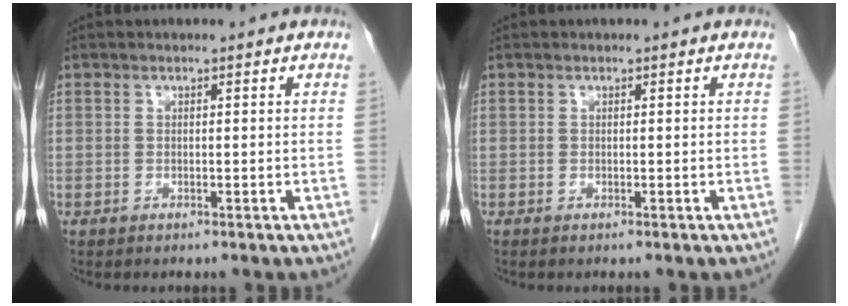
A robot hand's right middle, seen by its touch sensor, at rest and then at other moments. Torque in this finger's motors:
{"motor_torque": [-0.19, -0.05, -0.02, -0.01]}